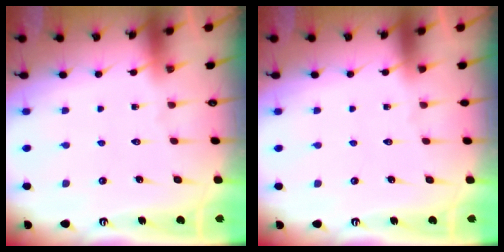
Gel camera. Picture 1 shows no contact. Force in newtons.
{"total": 0.0}